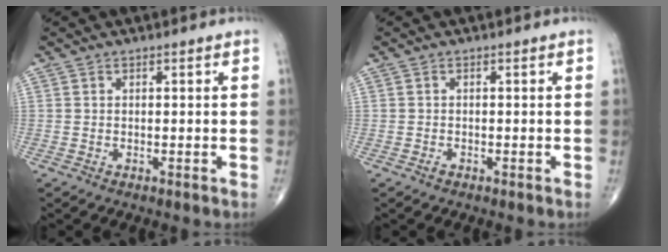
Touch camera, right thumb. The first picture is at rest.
{"total": 0.6, "force": [-0.5, 0.3, 0.2], "torque": [-0.001, 0.000, -0.011]}